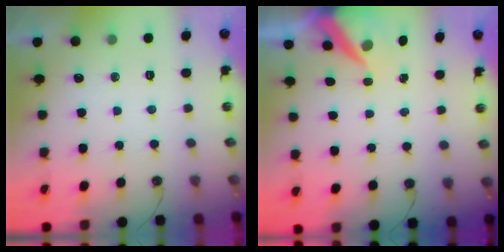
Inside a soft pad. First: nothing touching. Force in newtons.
{"total": 6.4, "press": 6.4, "slide": 0.8}